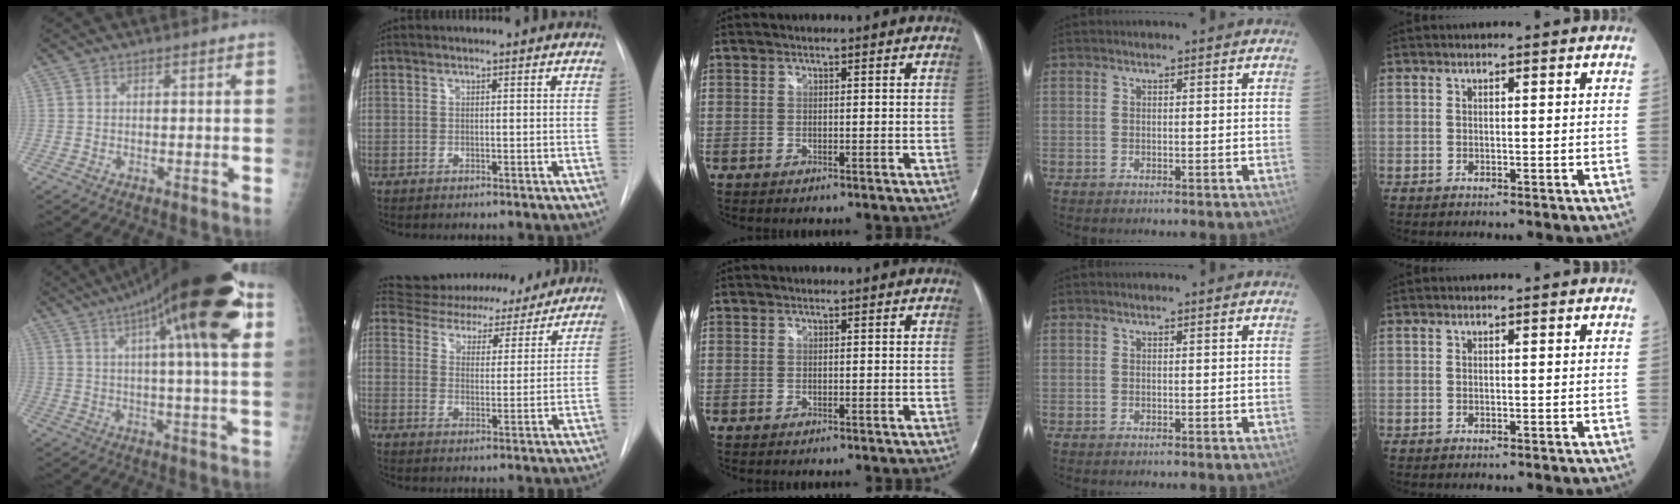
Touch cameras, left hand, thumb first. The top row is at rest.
{"thumb": {"total": 24.9, "force": [10.4, 5.0, 22.1], "torque": [-0.339, 0.012, 0.153]}, "index": {"total": 18.2, "force": [16.9, 5.7, 3.8], "torque": [-0.057, 0.011, 0.229]}}